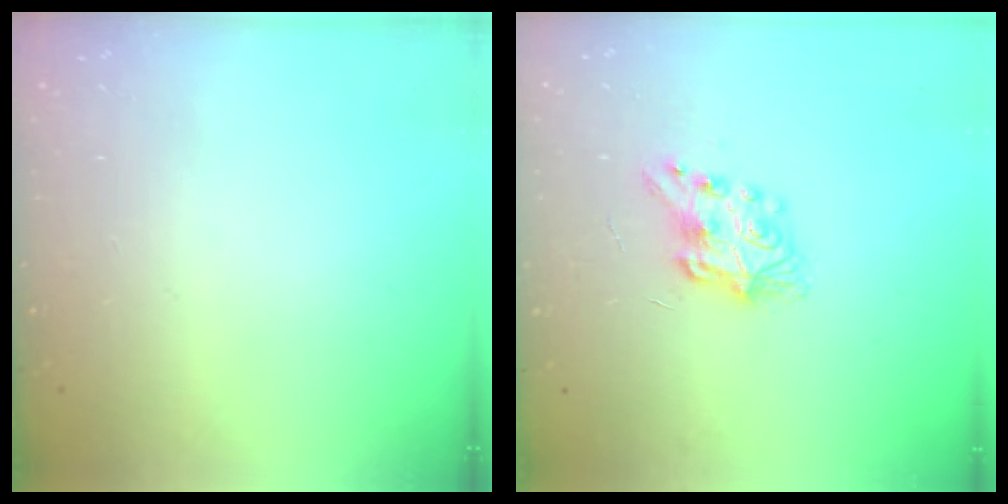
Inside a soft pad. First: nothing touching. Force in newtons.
{"total": 8.4, "press": 8.3, "slide": 0.3}